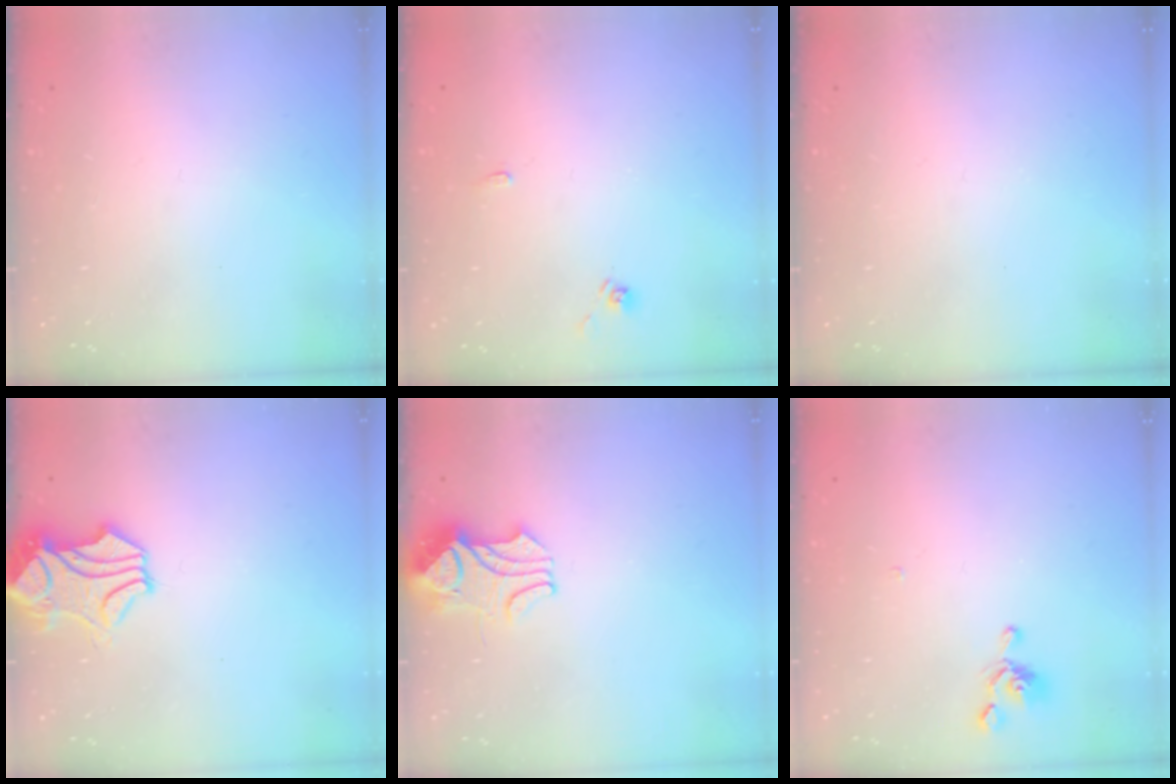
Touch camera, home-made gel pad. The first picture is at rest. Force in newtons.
{"total": 2.8, "press": 2.7, "slide": 0.4}
{"total": 0.0}
{"total": 1.6, "press": 1.1, "slide": 1.2}
{"total": 2.1, "press": 1.9, "slide": 0.9}
{"total": 0.8, "press": 0.7, "slide": 0.5}